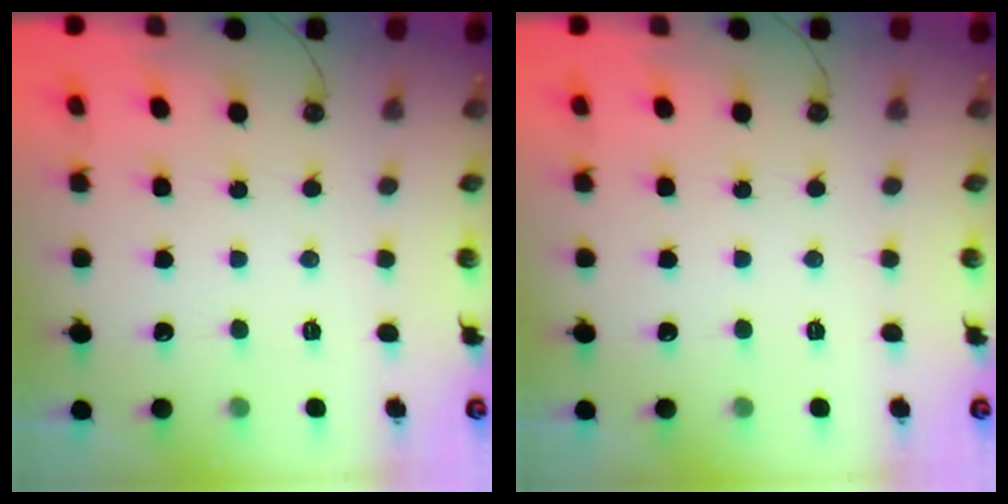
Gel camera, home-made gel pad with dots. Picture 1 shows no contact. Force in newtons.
{"total": 0.5, "press": 0.5, "slide": 0.2}